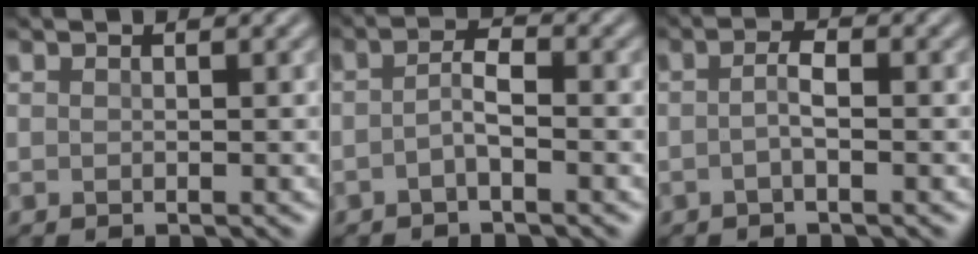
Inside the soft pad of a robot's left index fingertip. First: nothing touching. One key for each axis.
{"total": 2.0, "fx": -1.0, "fy": 0.5, "fz": 1.6, "tx": -0.034, "ty": 0.005, "tz": -0.025}
{"total": 1.7, "fx": -0.6, "fy": 0.4, "fz": 1.5, "tx": -0.032, "ty": 0.003, "tz": -0.017}